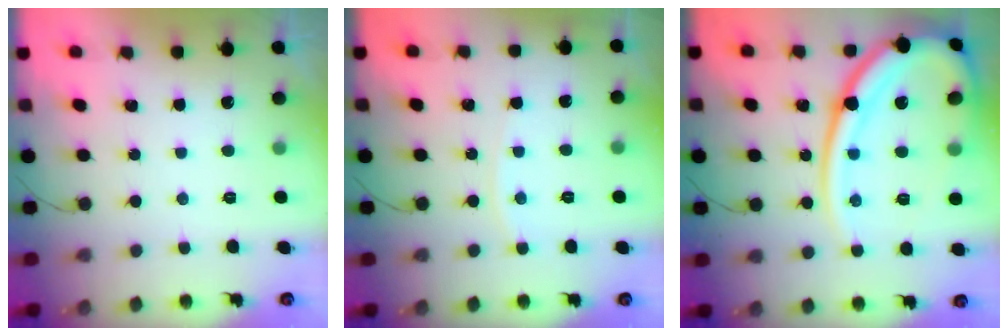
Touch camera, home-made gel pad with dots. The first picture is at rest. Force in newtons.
{"total": 2.6, "press": 2.5, "slide": 0.4}
{"total": 23.3, "press": 23.1, "slide": 2.6}